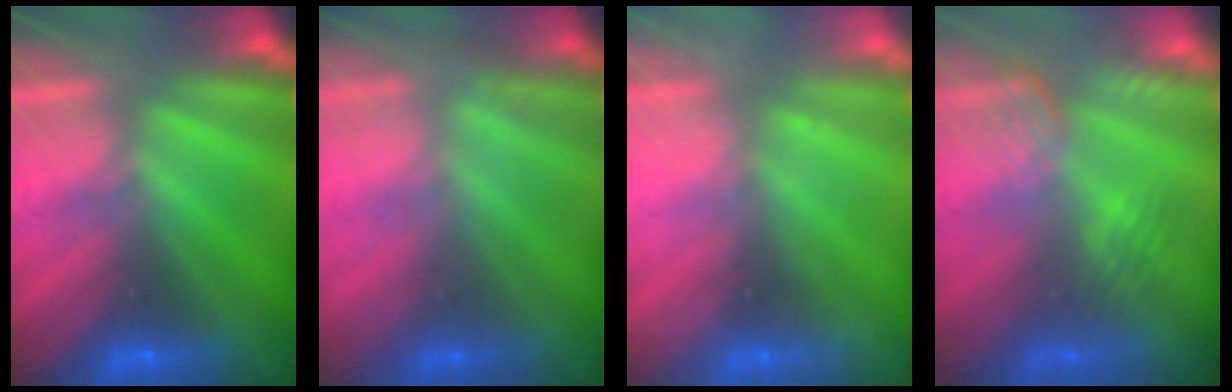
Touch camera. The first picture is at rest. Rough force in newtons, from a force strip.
{"total": 2.7}
{"total": 2.2}
{"total": 2.6}